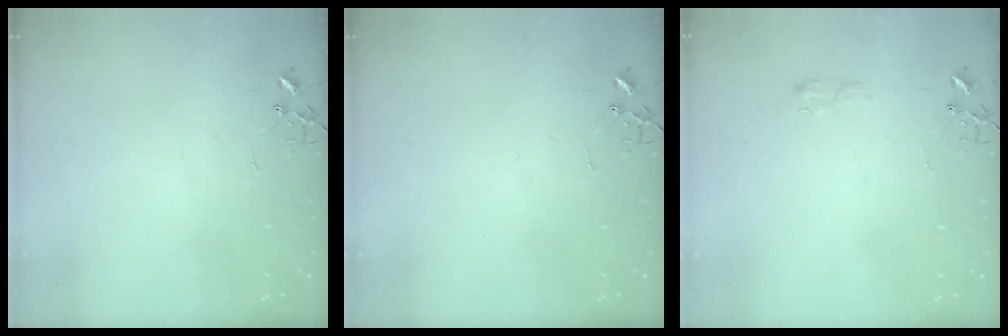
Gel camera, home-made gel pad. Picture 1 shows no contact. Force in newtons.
{"total": 0.0}
{"total": 5.5, "press": 5.5, "slide": 0.8}